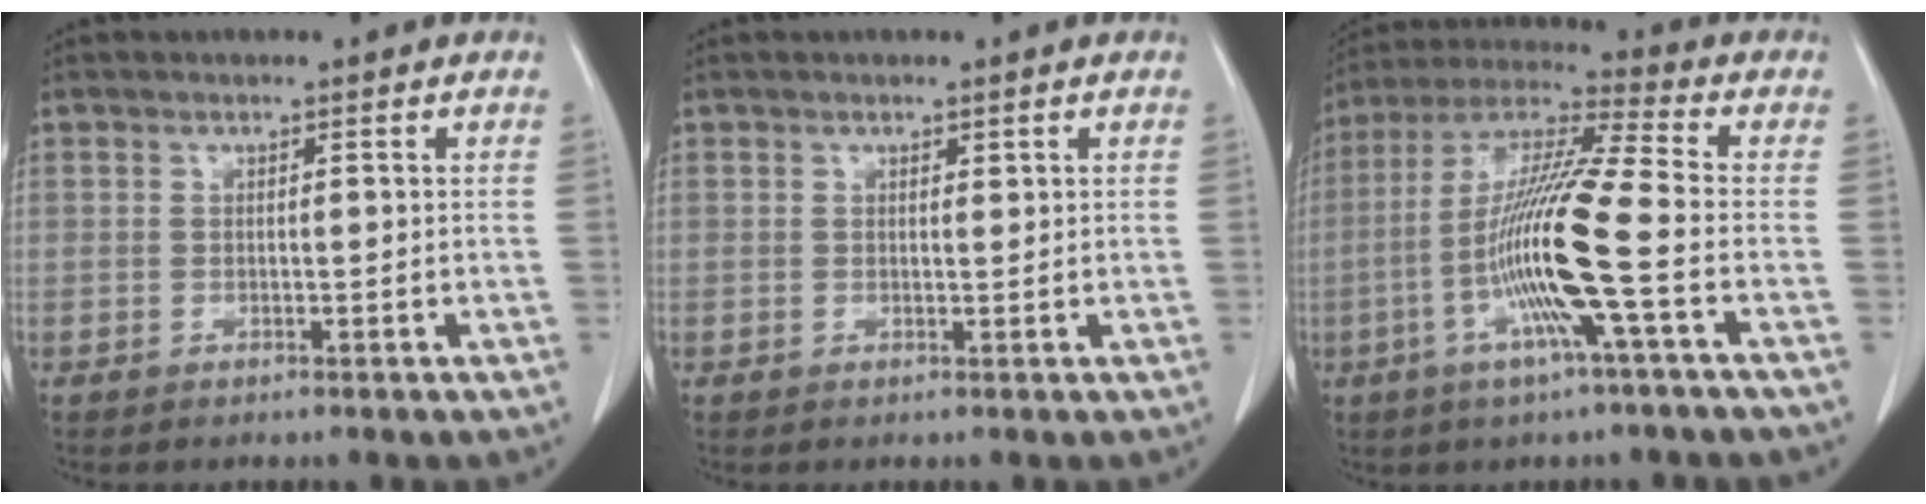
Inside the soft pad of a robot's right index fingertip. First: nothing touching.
{"total": 0.6, "force": [0.4, 0.2, 0.4], "torque": [-0.008, -0.004, 0.006]}
{"total": 15.0, "force": [-3.9, -0.7, 14.5], "torque": [-0.283, -0.003, -0.085]}